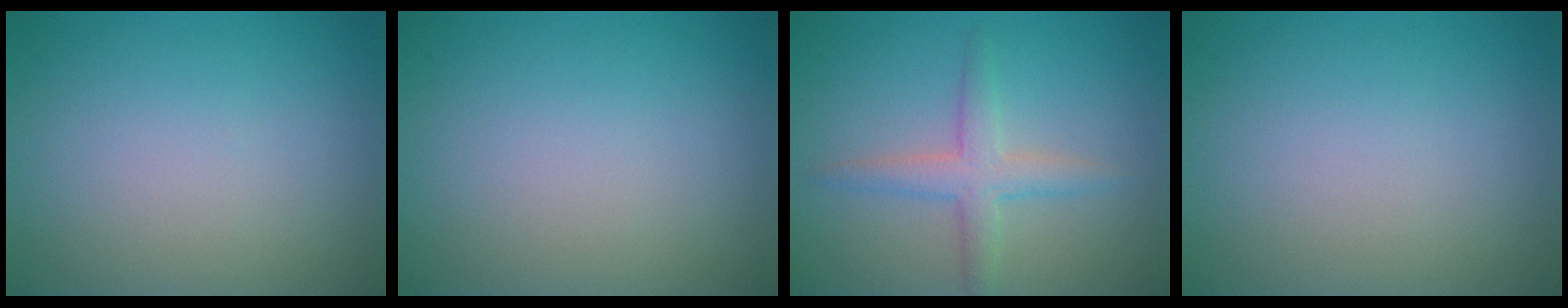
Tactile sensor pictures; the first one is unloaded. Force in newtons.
{"total": 0.0}
{"total": 2.9, "press": 2.9, "slide": 0.1}
{"total": 0.0}